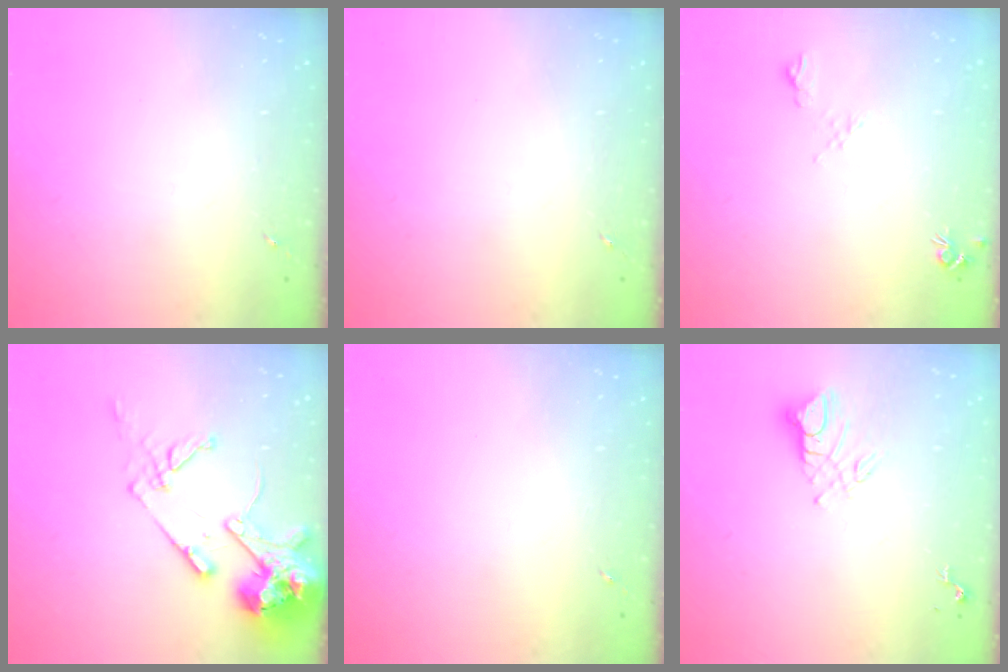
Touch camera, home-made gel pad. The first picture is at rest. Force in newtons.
{"total": 0.0}
{"total": 5.3, "press": 5.2, "slide": 0.9}
{"total": 16.6, "press": 16.5, "slide": 2.3}
{"total": 0.0}
{"total": 8.7, "press": 8.6, "slide": 0.9}